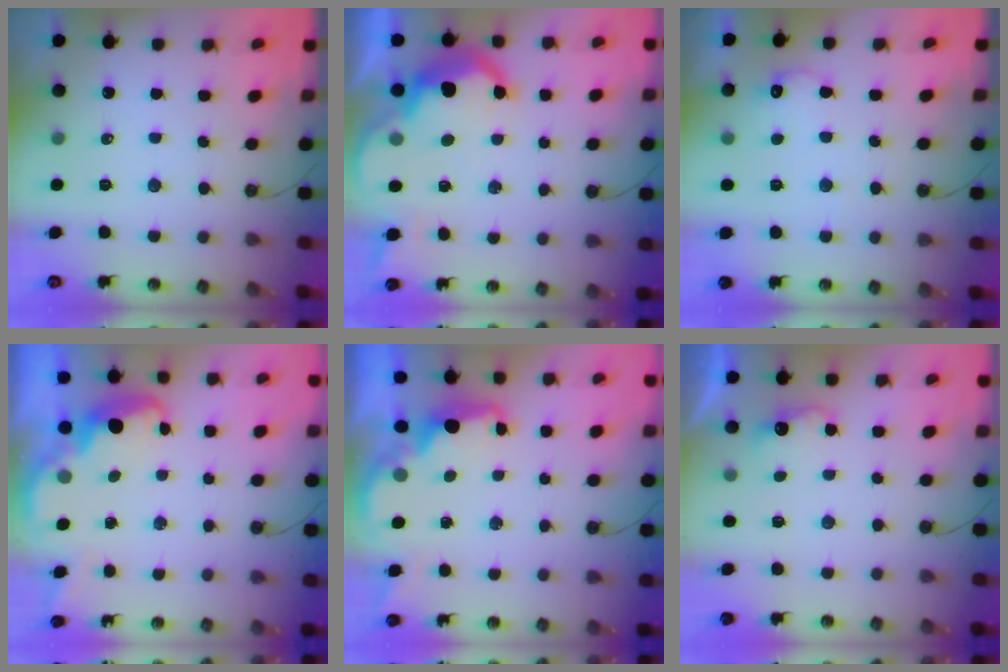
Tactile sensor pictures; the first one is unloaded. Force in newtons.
{"total": 12.7, "press": 12.7, "slide": 0.9}
{"total": 9.7, "press": 9.7, "slide": 0.5}
{"total": 2.6, "press": 2.6, "slide": 0.4}
{"total": 2.0, "press": 1.9, "slide": 0.8}
{"total": 3.5, "press": 3.3, "slide": 1.0}